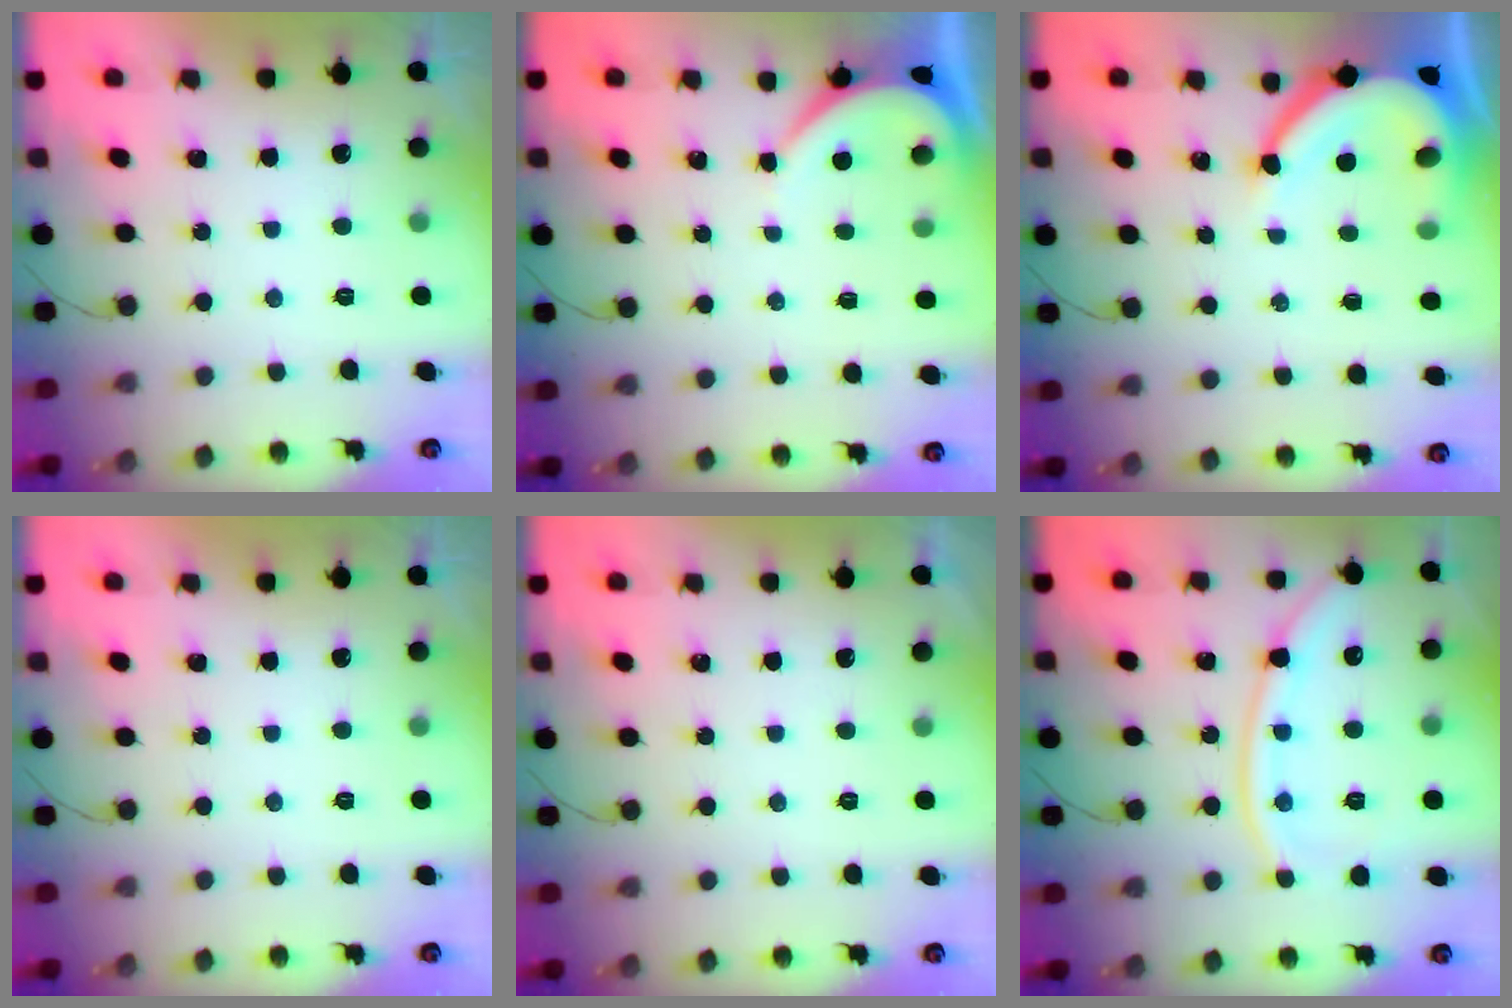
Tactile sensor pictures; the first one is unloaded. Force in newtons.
{"total": 3.9, "press": 3.9, "slide": 0.4}
{"total": 10.2, "press": 10.1, "slide": 1.1}
{"total": 0.0}
{"total": 1.1, "press": 1.1, "slide": 0.1}
{"total": 14.2, "press": 14.1, "slide": 1.5}